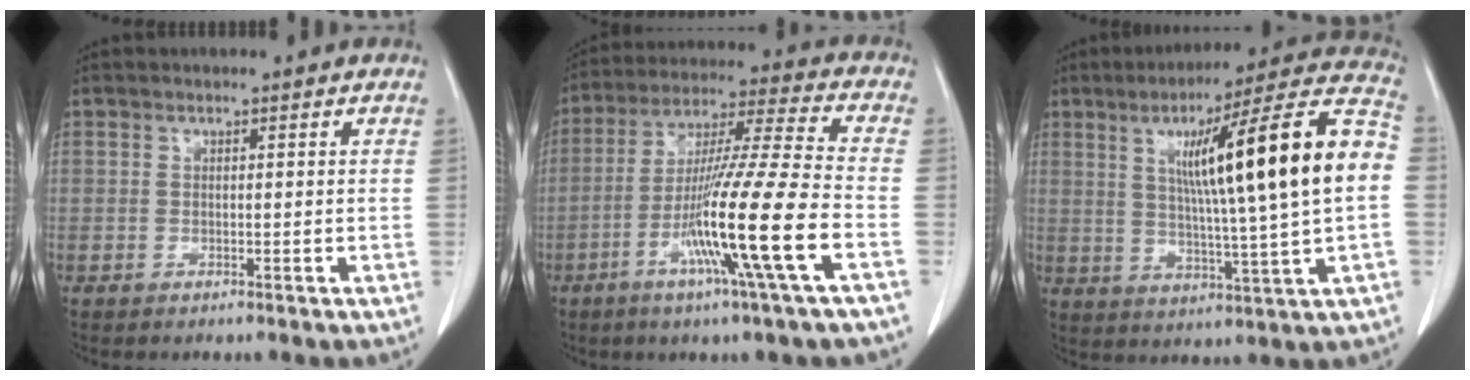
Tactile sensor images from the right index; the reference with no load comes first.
{"total": 16.9, "force": [-6.1, -1.8, 15.7], "torque": [-0.292, -0.017, -0.113]}
{"total": 21.5, "force": [2.8, 0.0, 21.3], "torque": [-0.312, 0.023, 0.033]}